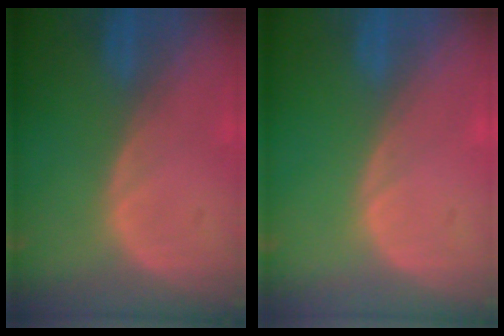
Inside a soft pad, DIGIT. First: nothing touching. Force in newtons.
{"total": 0.0}